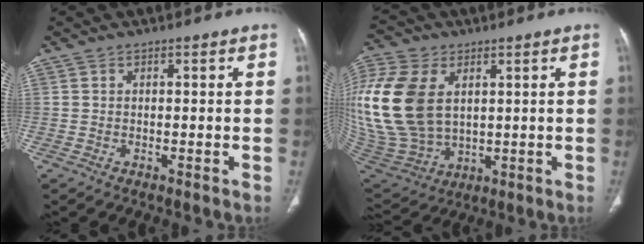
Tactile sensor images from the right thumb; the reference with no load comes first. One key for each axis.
{"total": 25.2, "fx": 5.0, "fy": 17.0, "fz": 18.0, "tx": -0.427, "ty": -0.007, "tz": 0.114}